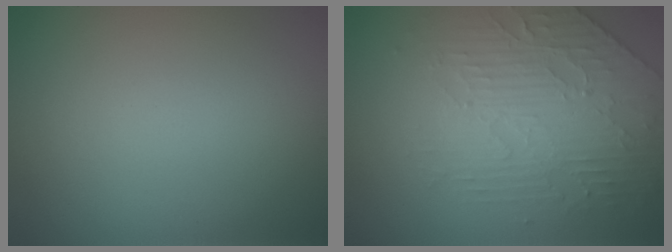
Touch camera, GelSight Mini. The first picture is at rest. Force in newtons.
{"total": 3.9, "press": 3.6, "slide": 1.6}